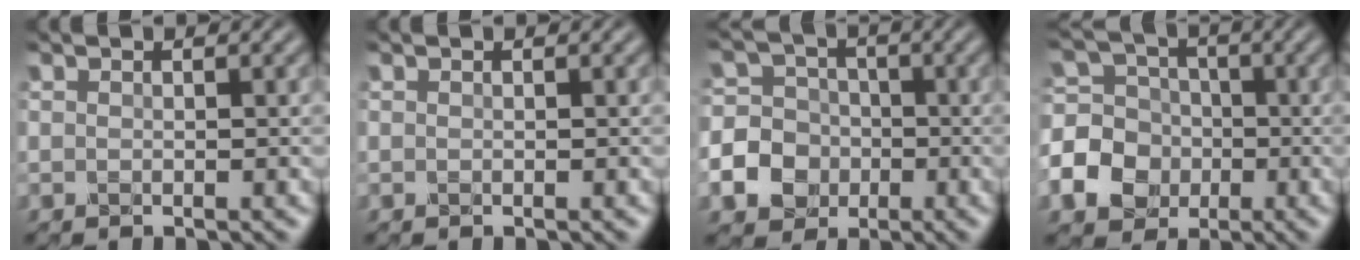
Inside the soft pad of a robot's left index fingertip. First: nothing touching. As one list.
[{"total": 0.0}, {"total": 11.5, "force": [-4.2, 10.4, 2.7], "torque": [-0.095, -0.020, -0.090]}, {"total": 10.0, "force": [-3.2, 8.8, 3.6], "torque": [-0.093, 0.000, -0.089]}]